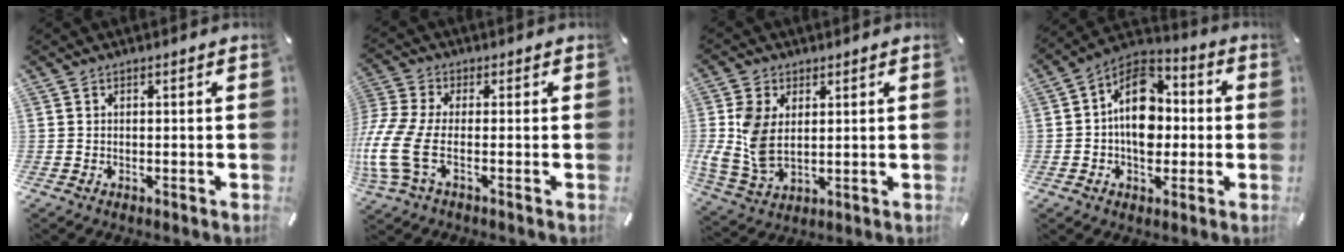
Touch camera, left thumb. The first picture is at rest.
{"total": 11.1, "force": [-2.1, 5.6, 9.4], "torque": [-0.220, -0.015, -0.036]}
{"total": 9.6, "force": [1.6, 6.7, 6.7], "torque": [-0.160, -0.001, 0.033]}
{"total": 14.1, "force": [-0.5, 10.1, 9.8], "torque": [-0.163, 0.007, -0.012]}